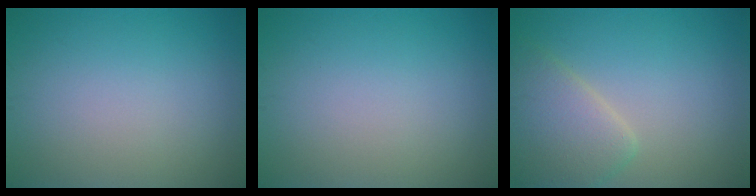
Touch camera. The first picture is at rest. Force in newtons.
{"total": 0.0}
{"total": 4.5, "press": 4.5, "slide": 0.2}